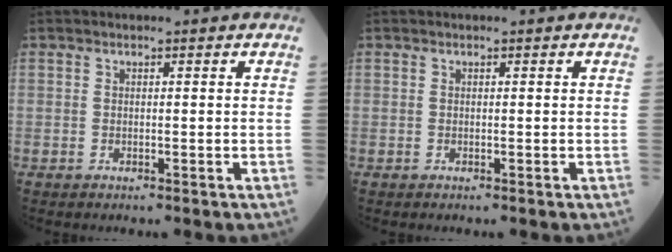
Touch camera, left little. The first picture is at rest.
{"total": 0.0}